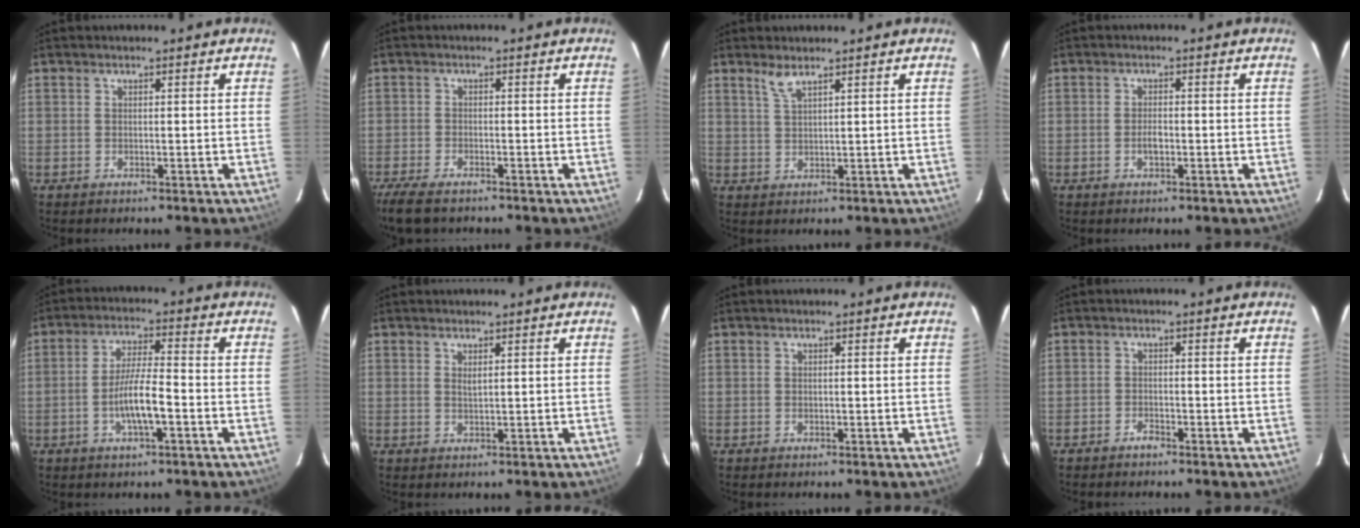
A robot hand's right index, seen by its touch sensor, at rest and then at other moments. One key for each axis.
{"total": 7.3, "fx": -5.8, "fy": 2.3, "fz": 3.7, "tx": -0.104, "ty": -0.028, "tz": -0.112}
{"total": 2.6, "fx": 2.0, "fy": 0.3, "fz": 1.6, "tx": -0.035, "ty": 0.000, "tz": 0.042}
{"total": 1.9, "fx": -0.7, "fy": 1.0, "fz": 1.6, "tx": -0.031, "ty": 0.001, "tz": -0.012}
{"total": 7.2, "fx": -2.7, "fy": 1.1, "fz": 6.6, "tx": -0.129, "ty": -0.002, "tz": -0.047}
{"total": 1.1, "fx": 0.6, "fy": 0.3, "fz": 0.9, "tx": -0.016, "ty": 0.000, "tz": 0.011}
{"total": 0.0}
{"total": 1.7, "fx": -1.5, "fy": 0.6, "fz": 0.4, "tx": -0.014, "ty": 0.002, "tz": -0.031}